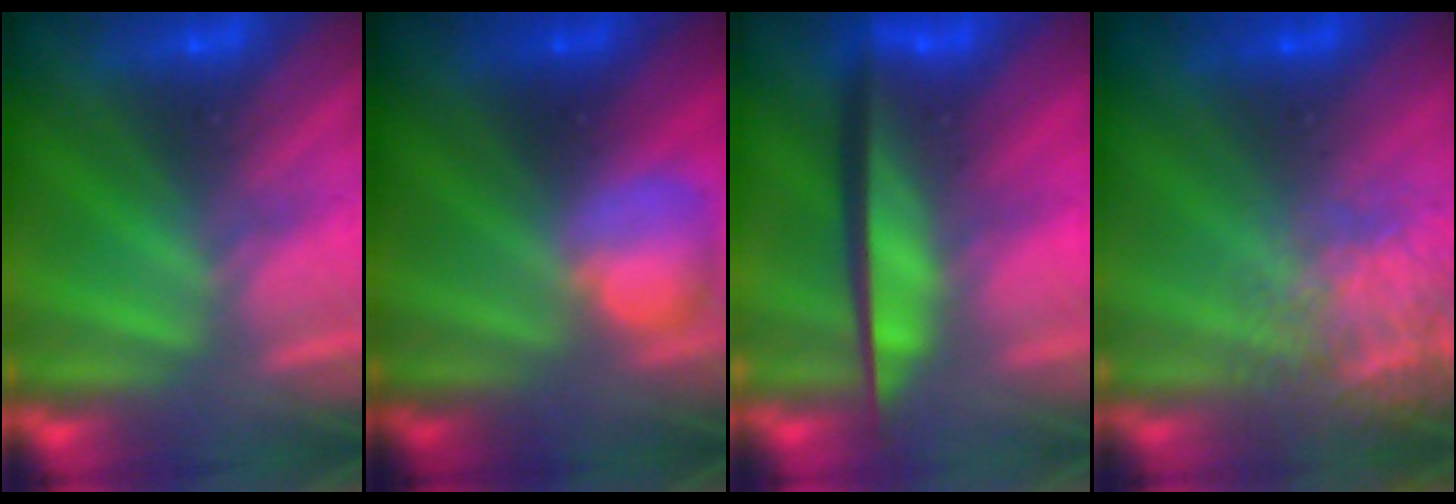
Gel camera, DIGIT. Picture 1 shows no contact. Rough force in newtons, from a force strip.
{"total": 2.4}
{"total": 7.3}
{"total": 10.5}